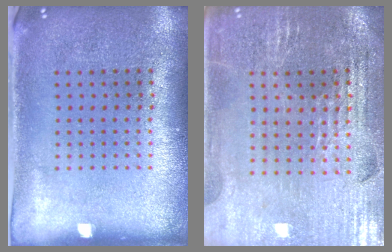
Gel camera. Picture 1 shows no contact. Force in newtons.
{"total": 2.9, "press": 2.8, "slide": 0.4}